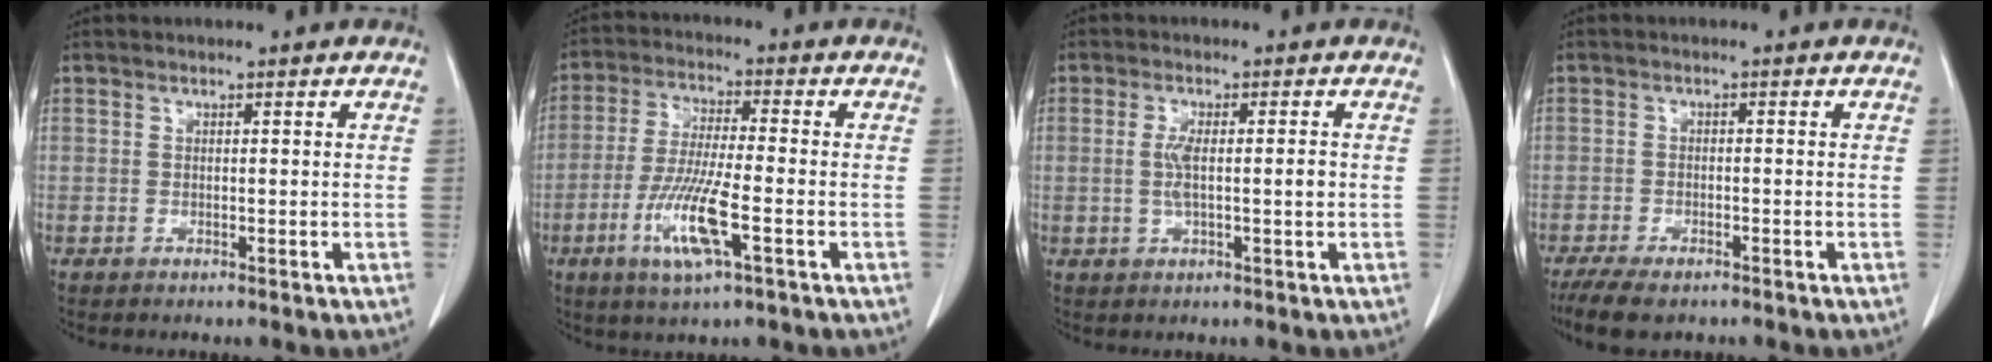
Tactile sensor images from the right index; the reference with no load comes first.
{"total": 10.6, "force": [-4.1, 1.2, 9.7], "torque": [-0.196, -0.017, -0.077]}
{"total": 4.8, "force": [-0.2, 1.2, 4.7], "torque": [-0.095, 0.004, -0.002]}
{"total": 7.0, "force": [-5.1, 2.6, 4.0], "torque": [-0.068, -0.012, -0.082]}